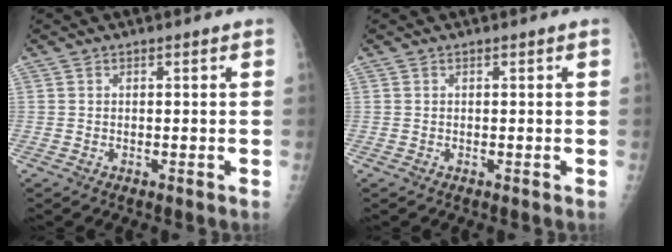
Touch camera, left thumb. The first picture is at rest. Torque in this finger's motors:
{"motor_torque": [0.00, 0.00, 0.01, -0.05, 0.00]}